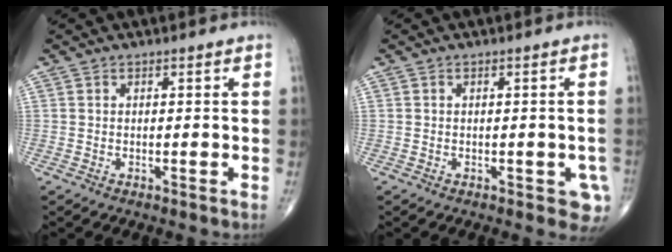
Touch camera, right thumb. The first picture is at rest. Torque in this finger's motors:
{"motor_torque": [0.04, 0.19, -0.09, -0.08, 0.08]}